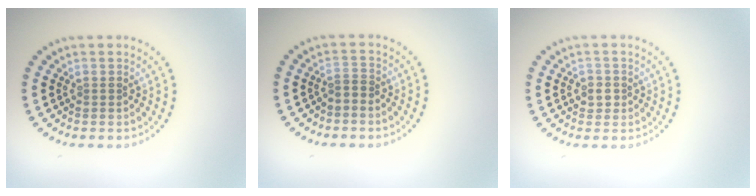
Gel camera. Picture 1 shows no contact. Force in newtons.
{"total": 0.9, "press": 0.6, "slide": 0.6}
{"total": 1.4, "press": 1.3, "slide": 0.5}